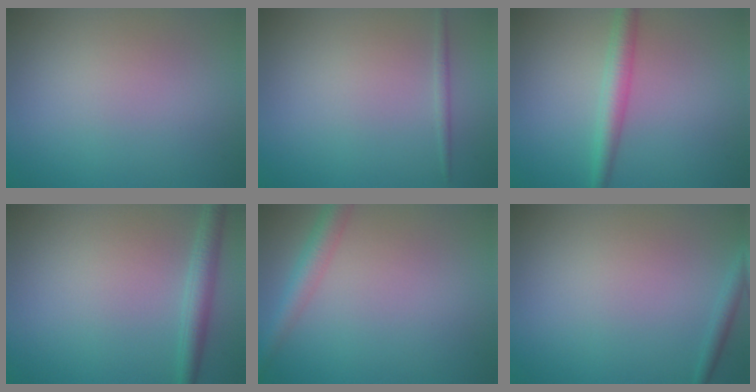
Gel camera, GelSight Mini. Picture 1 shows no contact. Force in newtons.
{"total": 0.7, "press": 0.7, "slide": 0.0}
{"total": 2.8, "press": 2.8, "slide": 0.0}
{"total": 2.5, "press": 2.5, "slide": 0.1}
{"total": 2.8, "press": 2.8, "slide": 0.1}
{"total": 1.2, "press": 1.1, "slide": 0.1}